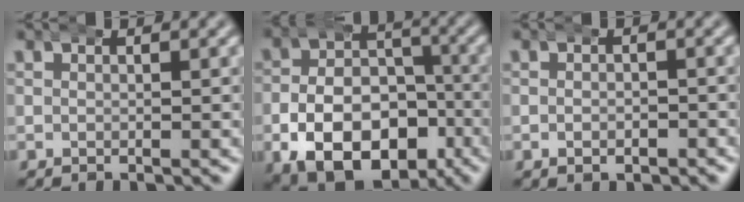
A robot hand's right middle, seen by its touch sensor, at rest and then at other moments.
{"total": 12.6, "force": [-5.9, 8.8, 6.9], "torque": [-0.129, -0.043, -0.079]}
{"total": 1.2, "force": [-0.6, 0.8, 0.7], "torque": [-0.008, -0.002, -0.009]}